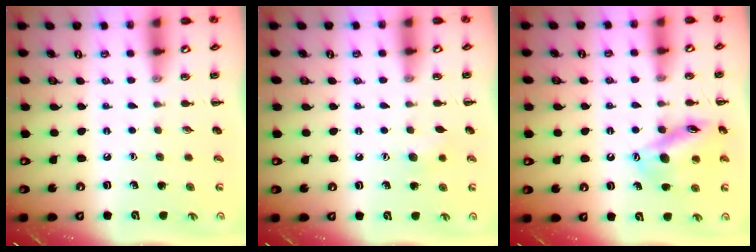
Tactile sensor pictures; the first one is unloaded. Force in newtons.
{"total": 5.7, "press": 5.6, "slide": 1.4}
{"total": 14.2, "press": 14.0, "slide": 2.6}